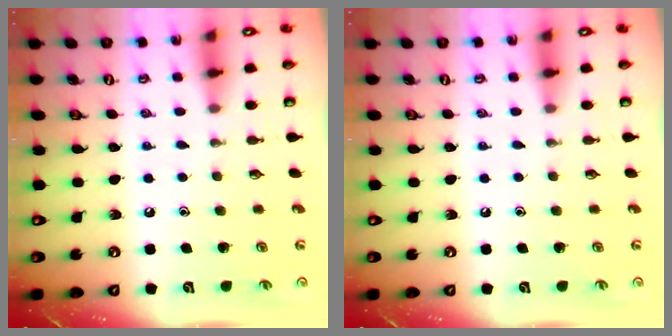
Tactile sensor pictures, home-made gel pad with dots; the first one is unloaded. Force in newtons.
{"total": 0.0}